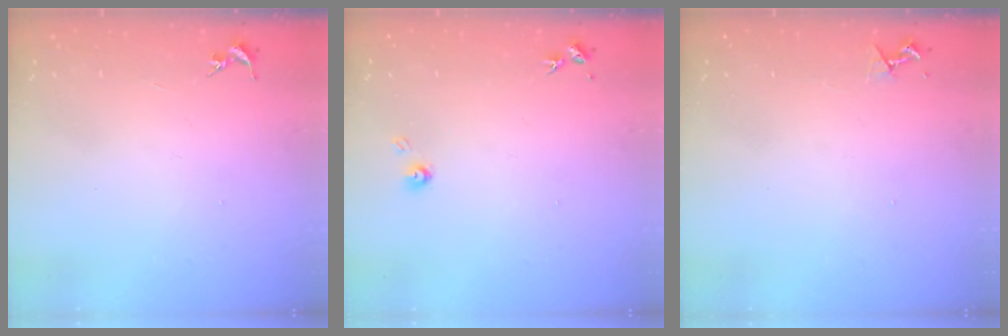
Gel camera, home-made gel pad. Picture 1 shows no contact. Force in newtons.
{"total": 4.3, "press": 4.3, "slide": 0.3}
{"total": 3.8, "press": 3.7, "slide": 0.6}